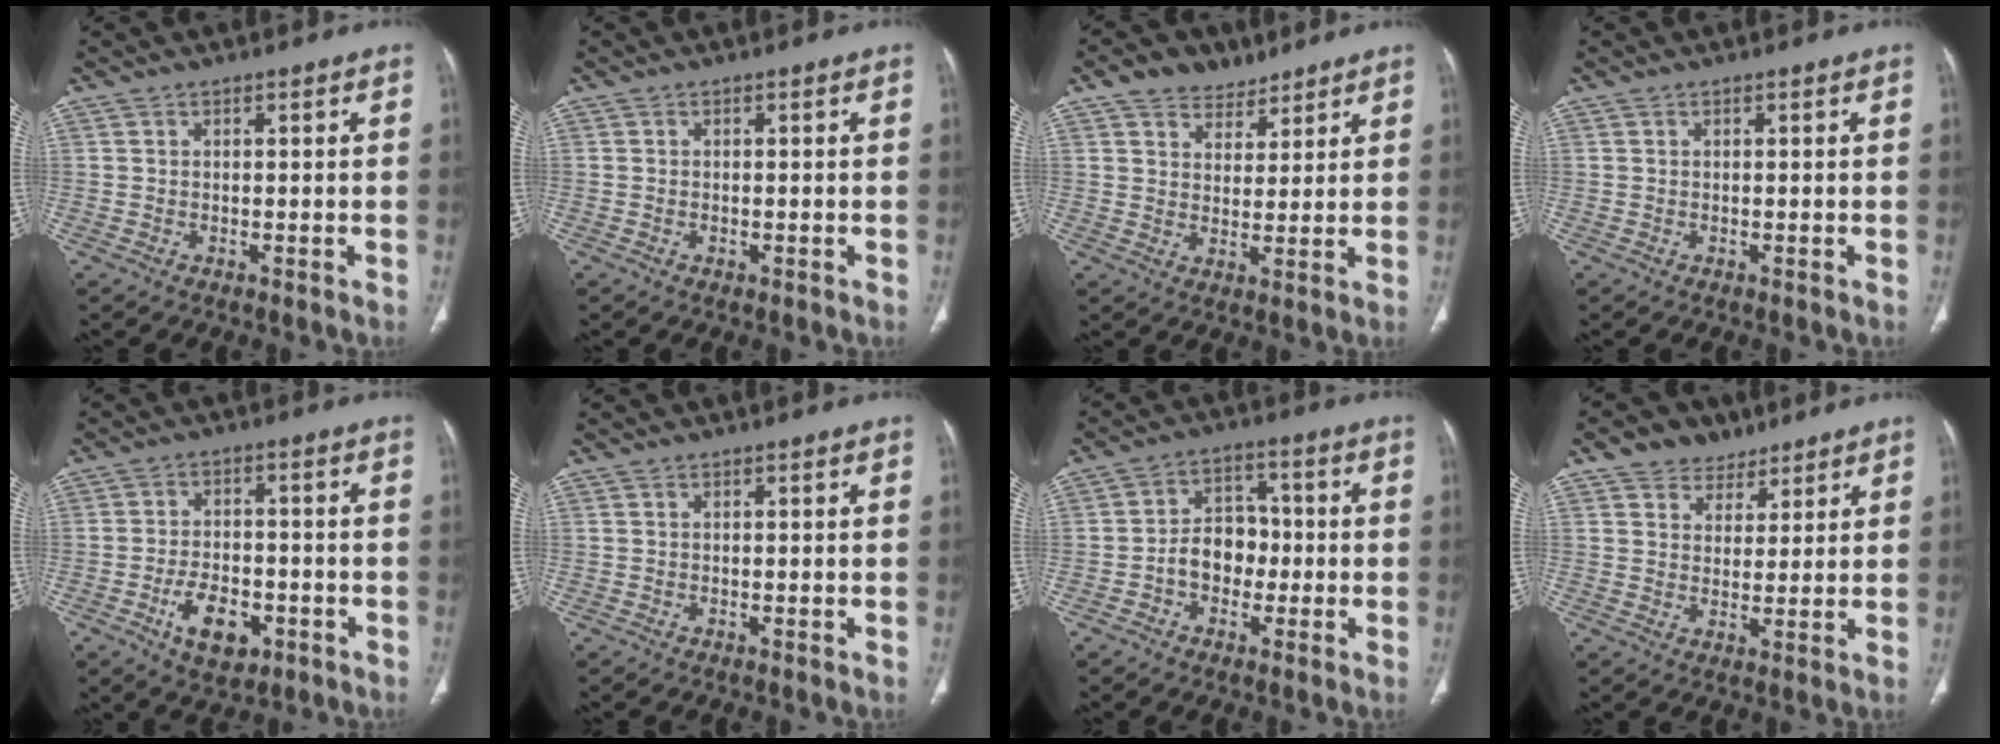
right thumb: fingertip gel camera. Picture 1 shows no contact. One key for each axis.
{"total": 0.5, "fx": -0.2, "fy": 0.3, "fz": 0.4, "tx": -0.009, "ty": 0.004, "tz": -0.002}
{"total": 7.4, "fx": 5.1, "fy": 5.0, "fz": 2.1, "tx": -0.007, "ty": -0.024, "tz": 0.087}
{"total": 0.0}
{"total": 8.6, "fx": -3.7, "fy": 5.1, "fz": 5.9, "tx": -0.080, "ty": 0.019, "tz": -0.055}
{"total": 0.0}
{"total": 7.7, "fx": -1.7, "fy": 6.0, "fz": 4.5, "tx": -0.042, "ty": 0.031, "tz": -0.039}
{"total": 7.1, "fx": 4.7, "fy": 5.1, "fz": 1.5, "tx": 0.005, "ty": -0.020, "tz": 0.078}